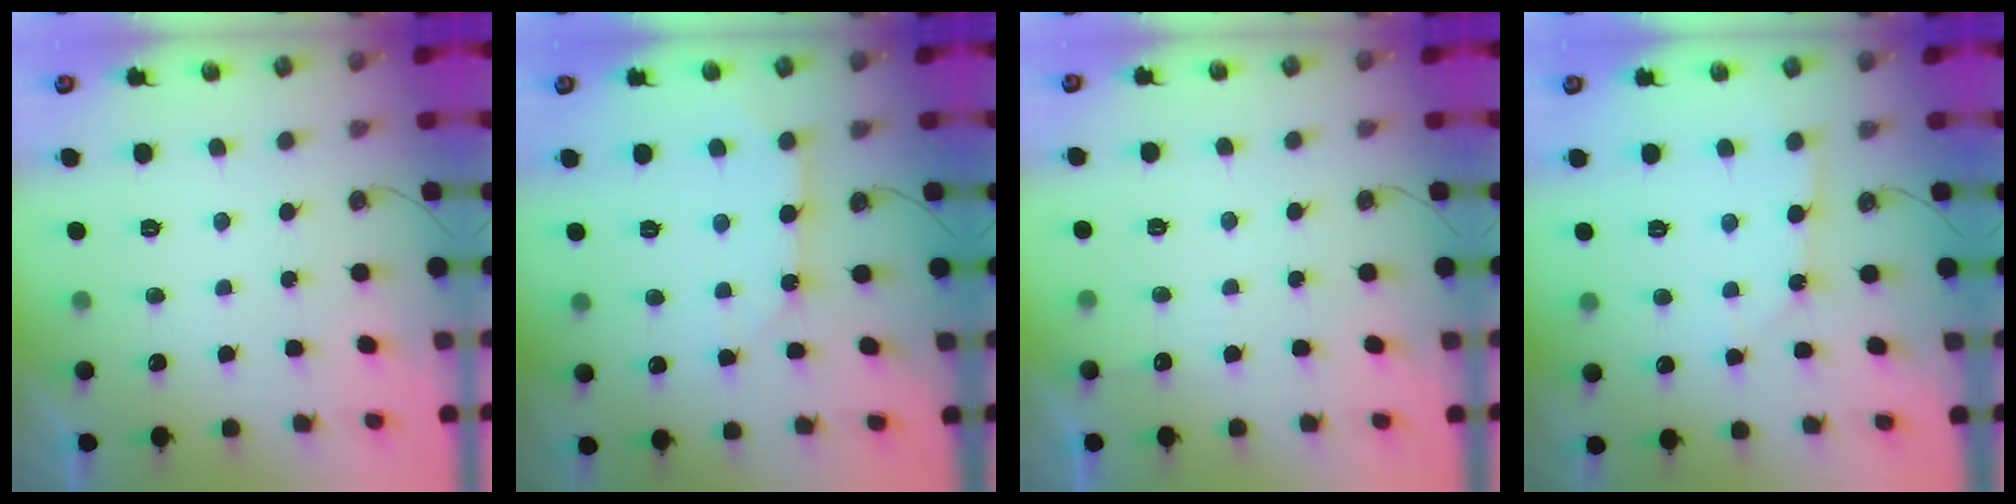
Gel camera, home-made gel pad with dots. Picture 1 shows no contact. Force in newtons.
{"total": 9.3, "press": 9.2, "slide": 0.7}
{"total": 3.0, "press": 3.0, "slide": 0.5}
{"total": 2.4, "press": 2.3, "slide": 0.3}